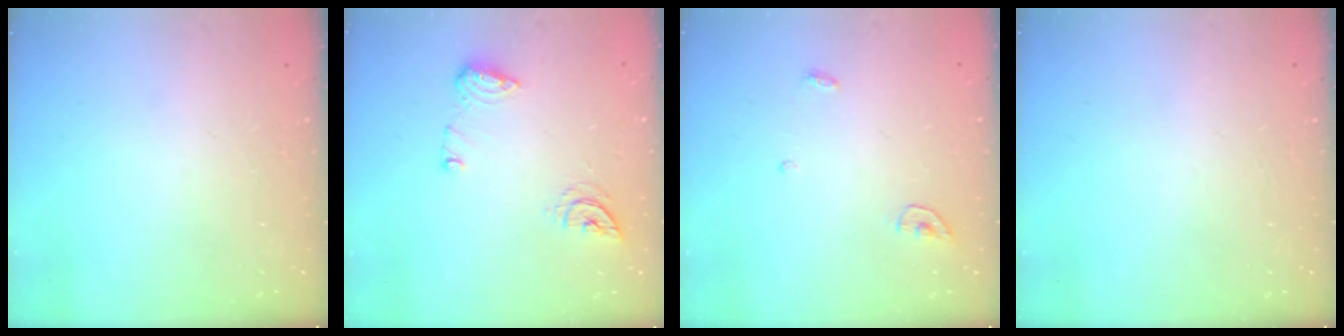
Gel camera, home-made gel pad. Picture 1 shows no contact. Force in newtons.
{"total": 8.9, "press": 8.9, "slide": 0.5}
{"total": 3.4, "press": 3.4, "slide": 0.3}
{"total": 0.0}